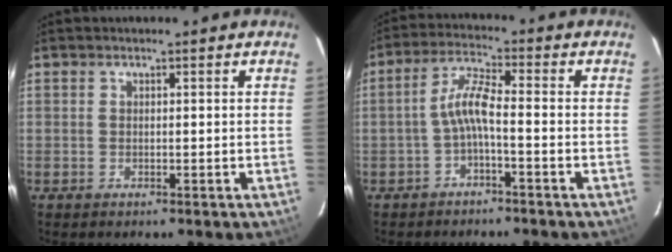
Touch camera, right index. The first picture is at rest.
{"total": 5.0, "force": [-2.0, 0.6, 4.5], "torque": [-0.105, 0.014, -0.038]}